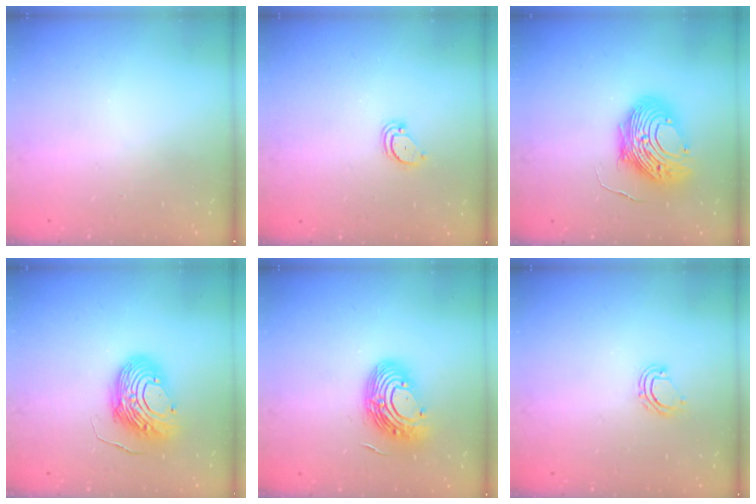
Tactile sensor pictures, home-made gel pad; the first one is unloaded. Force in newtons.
{"total": 2.1, "press": 2.1, "slide": 0.1}
{"total": 13.5, "press": 13.4, "slide": 1.4}
{"total": 12.4, "press": 12.3, "slide": 1.0}
{"total": 12.8, "press": 12.6, "slide": 2.2}
{"total": 4.5, "press": 4.5, "slide": 0.2}